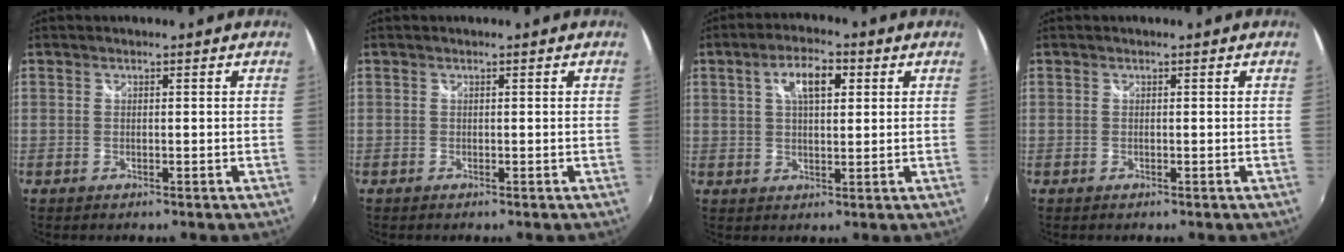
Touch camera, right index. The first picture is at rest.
{"total": 0.0}
{"total": 6.9, "force": [2.4, 3.1, 5.7], "torque": [-0.099, 0.016, 0.041]}
{"total": 0.0}